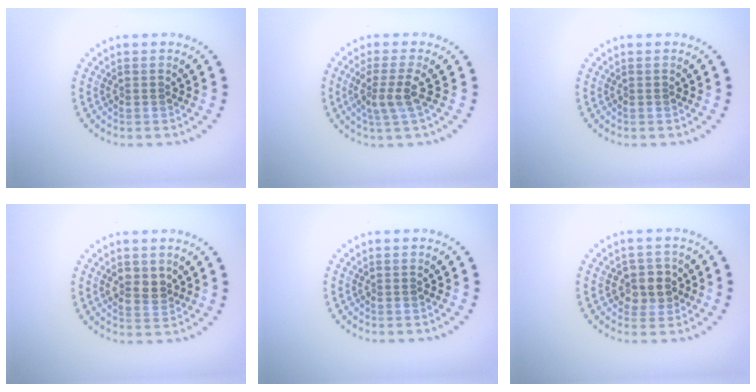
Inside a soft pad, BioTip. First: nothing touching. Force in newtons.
{"total": 2.7, "press": 2.0, "slide": 1.9}
{"total": 0.0}
{"total": 2.1, "press": 2.0, "slide": 0.5}
{"total": 0.0}
{"total": 2.6, "press": 2.4, "slide": 1.1}